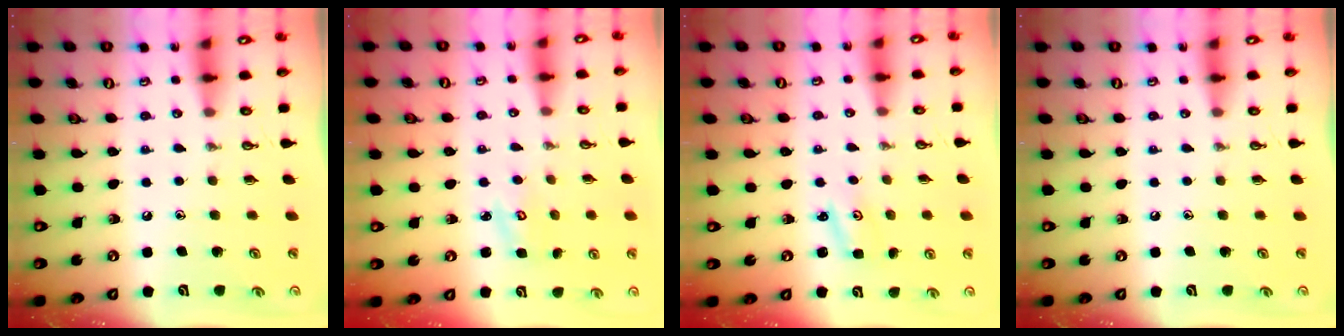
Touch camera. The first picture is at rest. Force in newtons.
{"total": 3.6, "press": 3.6, "slide": 0.4}
{"total": 2.2, "press": 2.2, "slide": 0.3}
{"total": 0.0}